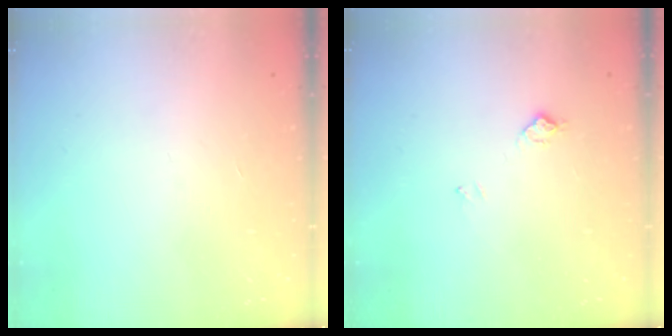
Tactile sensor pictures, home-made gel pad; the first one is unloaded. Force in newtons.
{"total": 6.9, "press": 6.8, "slide": 0.7}